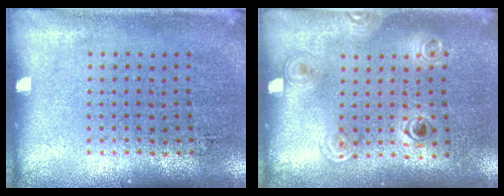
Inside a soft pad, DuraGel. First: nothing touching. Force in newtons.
{"total": 1.2, "press": 1.0, "slide": 0.6}